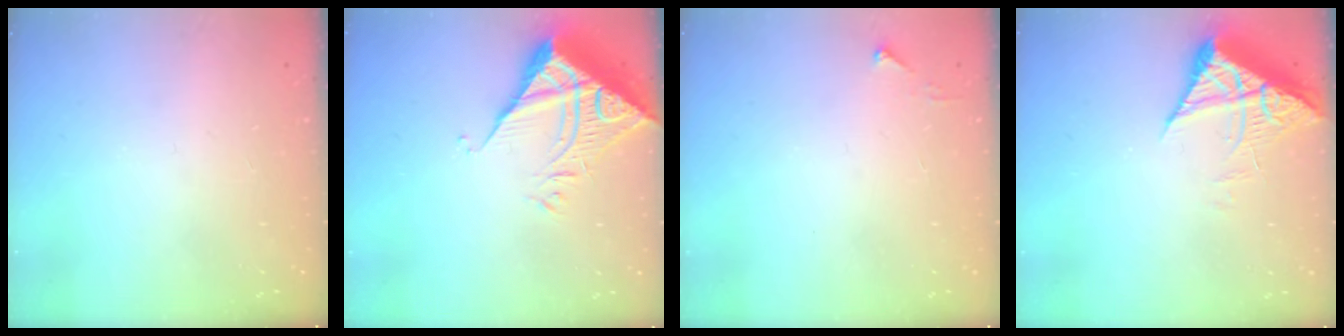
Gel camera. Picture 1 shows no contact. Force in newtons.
{"total": 9.0, "press": 8.9, "slide": 0.8}
{"total": 3.1, "press": 3.1, "slide": 0.4}
{"total": 7.2, "press": 7.2, "slide": 0.8}